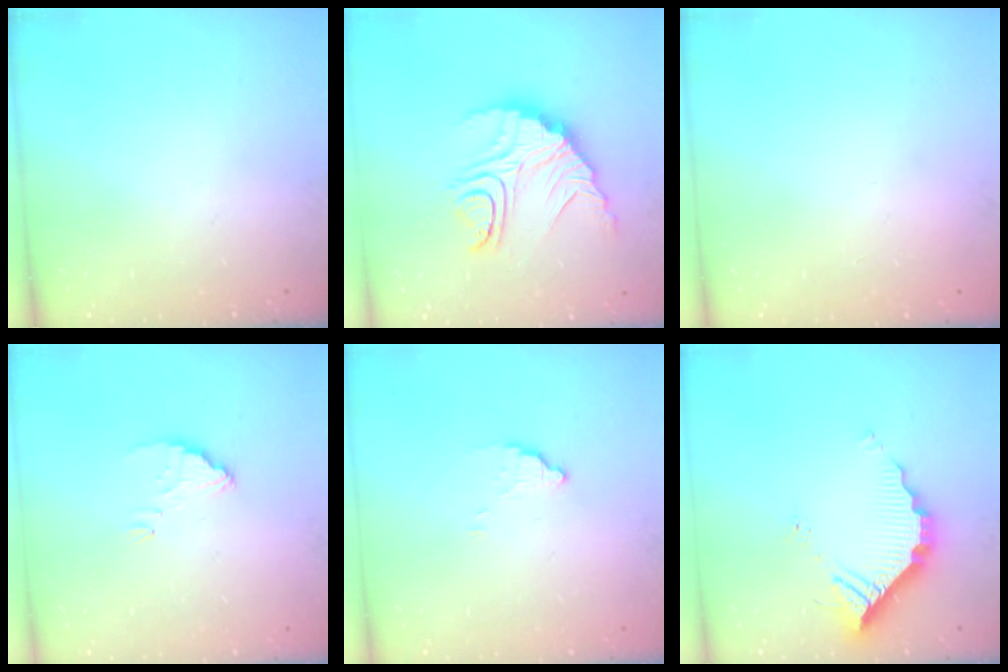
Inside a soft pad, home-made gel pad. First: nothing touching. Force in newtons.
{"total": 14.7, "press": 14.7, "slide": 1.4}
{"total": 2.2, "press": 2.2, "slide": 0.1}
{"total": 3.0, "press": 3.0, "slide": 0.2}
{"total": 2.4, "press": 2.4, "slide": 0.0}
{"total": 10.1, "press": 10.1, "slide": 0.4}